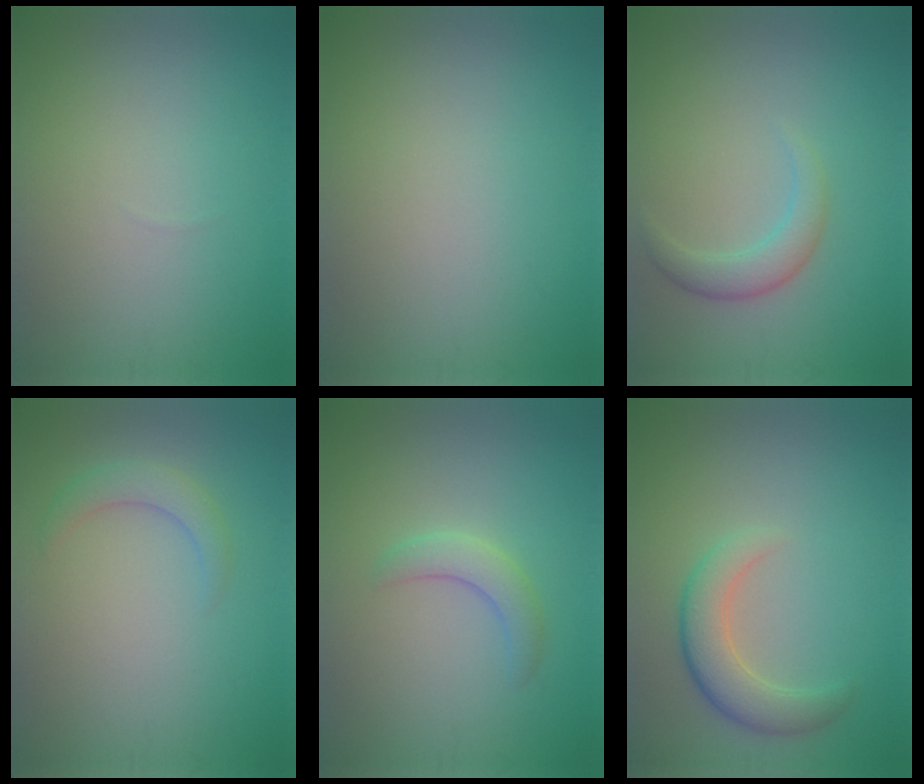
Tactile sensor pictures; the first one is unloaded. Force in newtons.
{"total": 0.0}
{"total": 2.4, "press": 2.4, "slide": 0.2}
{"total": 2.0, "press": 2.0, "slide": 0.1}
{"total": 2.3, "press": 2.2, "slide": 0.2}
{"total": 3.8, "press": 3.8, "slide": 0.4}